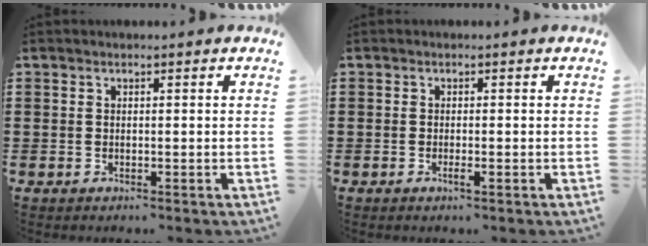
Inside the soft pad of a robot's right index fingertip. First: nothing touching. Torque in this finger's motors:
{"motor_torque": [0.30, 0.00, 0.06, 0.01]}